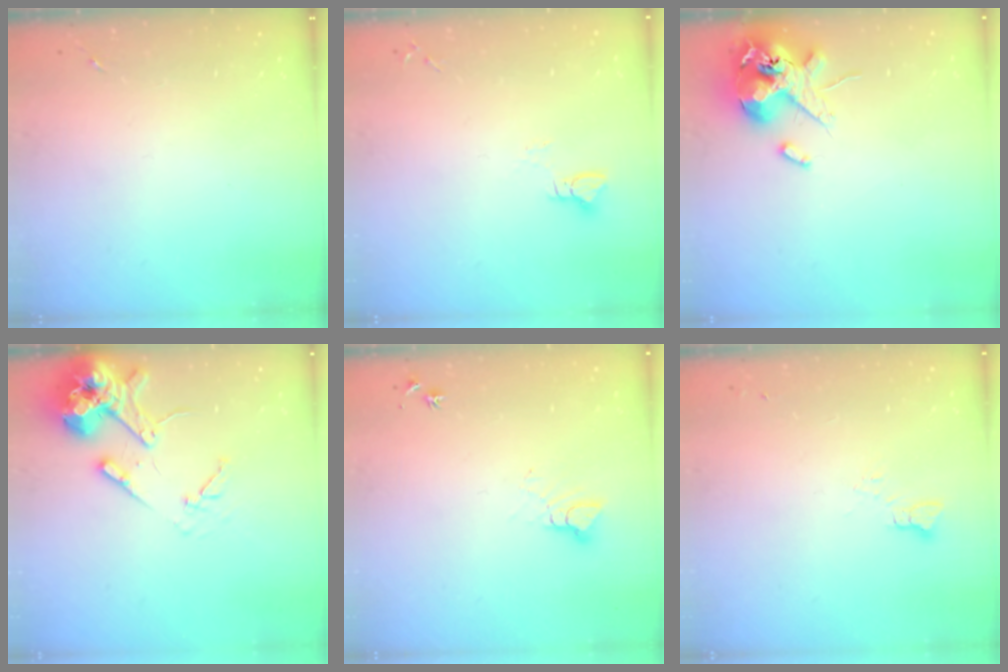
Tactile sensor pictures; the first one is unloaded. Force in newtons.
{"total": 3.0, "press": 3.0, "slide": 0.3}
{"total": 14.1, "press": 13.9, "slide": 2.5}
{"total": 14.9, "press": 14.7, "slide": 2.3}
{"total": 5.1, "press": 5.1, "slide": 0.4}
{"total": 4.1, "press": 4.0, "slide": 0.4}